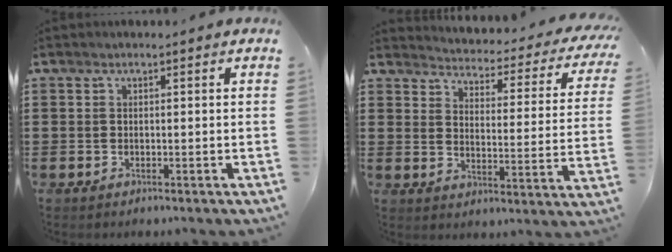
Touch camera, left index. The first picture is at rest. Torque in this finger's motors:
{"motor_torque": [2.14, 0.00, 1.05, 0.07]}